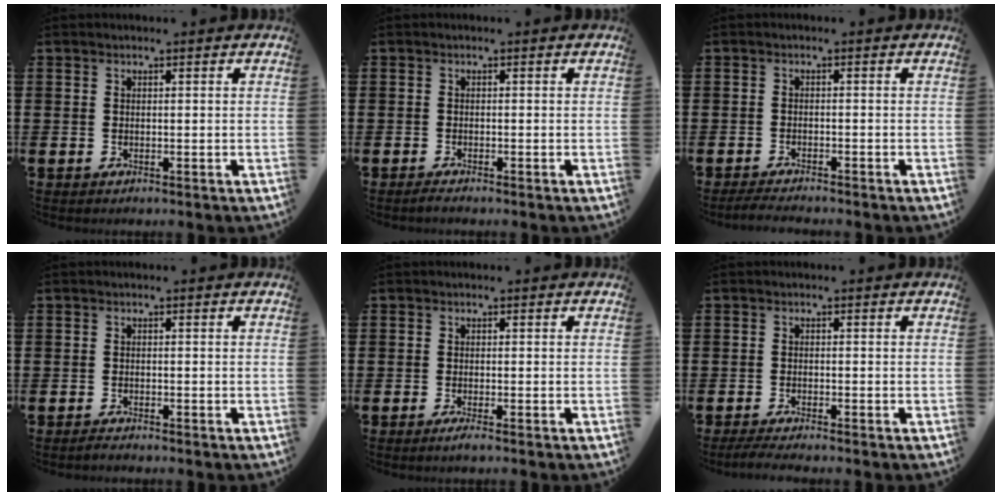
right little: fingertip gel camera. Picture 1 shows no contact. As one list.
[{"total": 0.8, "force": [-0.6, 0.1, 0.5], "torque": [-0.009, -0.003, -0.011]}, {"total": 1.6, "force": [-1.5, 0.1, 0.6], "torque": [-0.012, 0.003, -0.030]}, {"total": 0.7, "force": [-0.6, 0.1, 0.3], "torque": [-0.008, -0.004, -0.012]}, {"total": 1.0, "force": [-0.6, 0.1, 0.8], "torque": [-0.012, -0.004, -0.010]}, {"total": 1.4, "force": [-1.1, 0.0, 0.9], "torque": [-0.015, 0.000, -0.021]}]